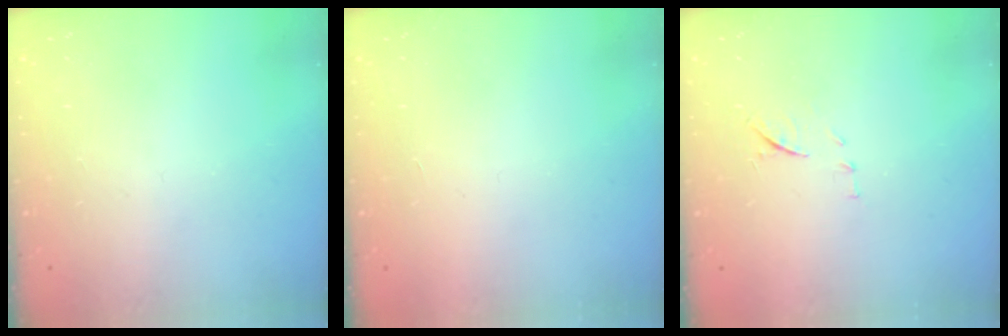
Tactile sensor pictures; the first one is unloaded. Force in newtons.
{"total": 1.7, "press": 1.7, "slide": 0.1}
{"total": 8.5, "press": 8.4, "slide": 1.0}